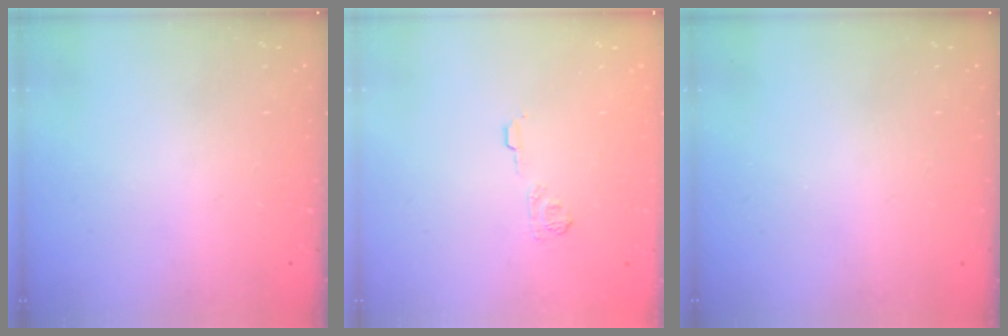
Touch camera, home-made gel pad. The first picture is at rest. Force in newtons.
{"total": 7.0, "press": 6.9, "slide": 1.4}
{"total": 0.0}